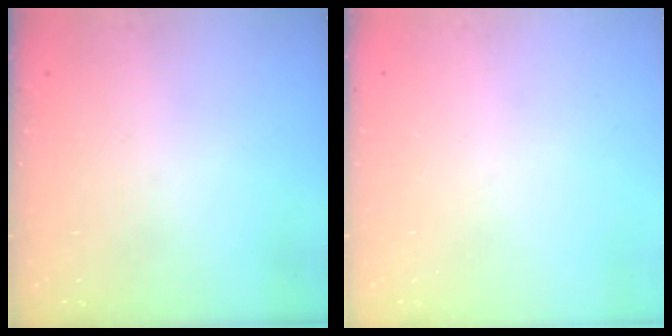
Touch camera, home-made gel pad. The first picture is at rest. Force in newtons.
{"total": 0.0}